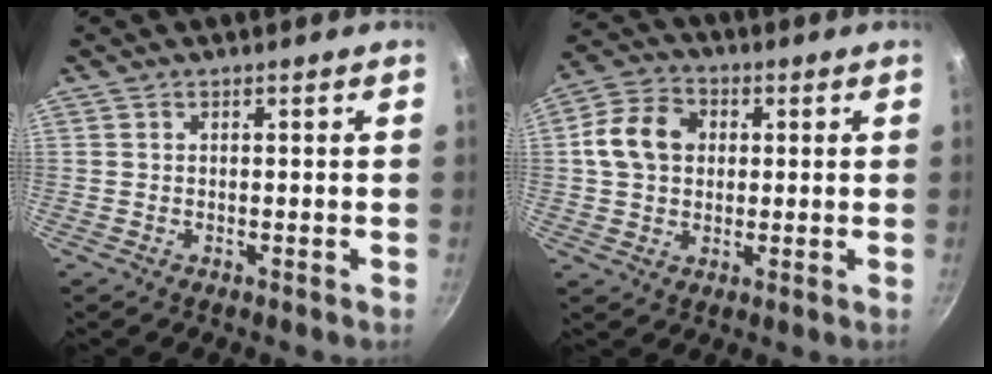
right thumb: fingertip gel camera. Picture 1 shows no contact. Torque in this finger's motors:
{"motor_torque": [-0.21, 0.35, 0.28, -0.15, 0.13]}